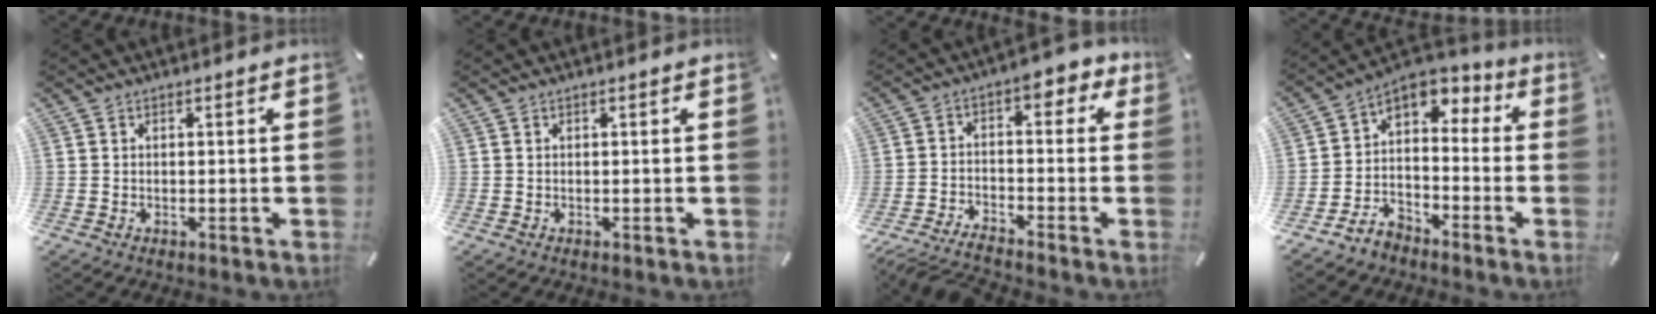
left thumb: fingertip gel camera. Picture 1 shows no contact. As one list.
[{"total": 0.0}, {"total": 6.0, "force": [-3.6, 3.4, 3.3], "torque": [-0.065, 0.014, -0.073]}, {"total": 7.2, "force": [-3.2, 6.2, 1.8], "torque": [-0.042, 0.013, -0.057]}]